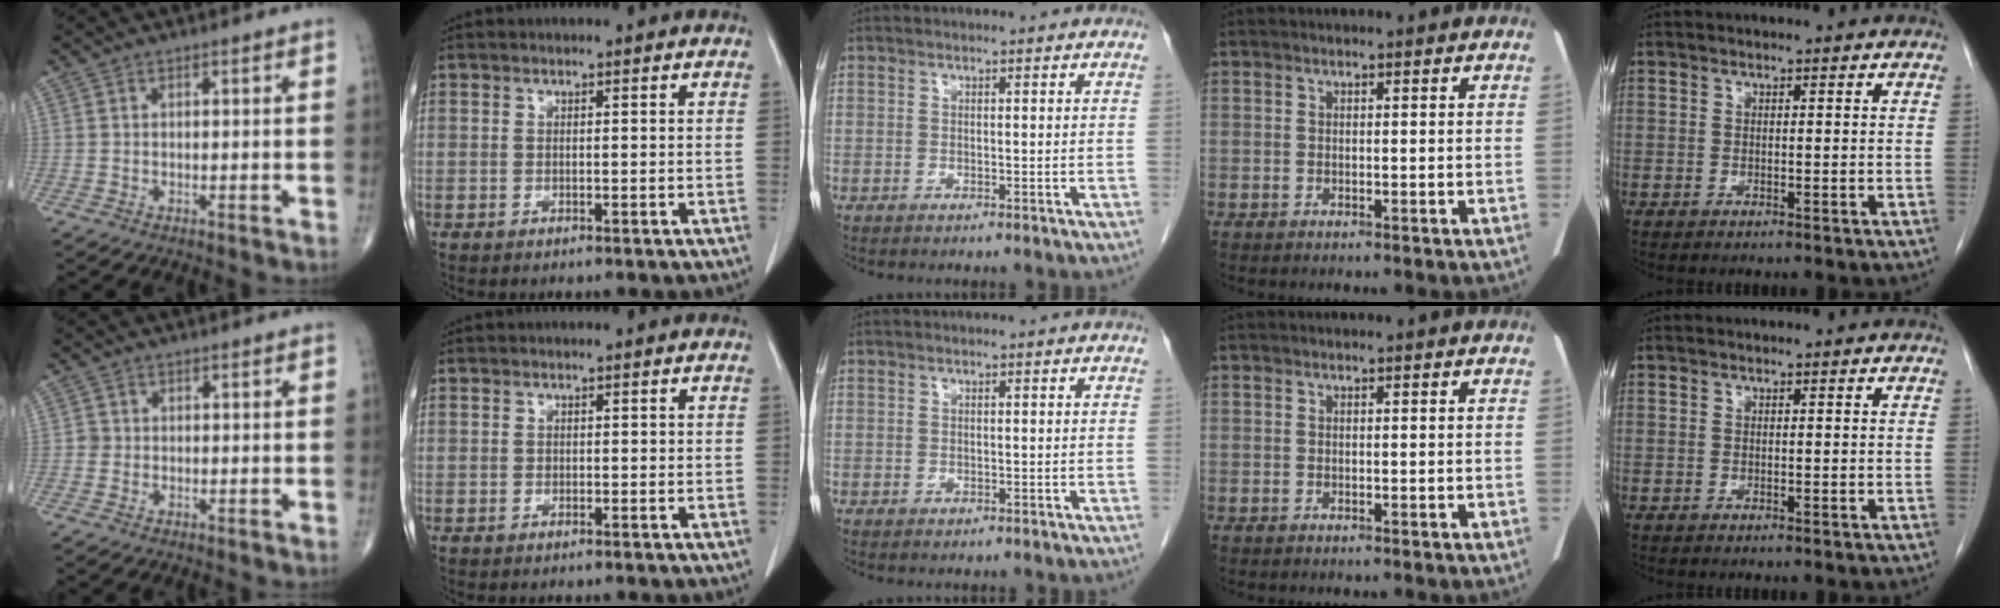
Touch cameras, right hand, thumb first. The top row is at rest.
{"thumb": {"total": 1.2, "force": [-0.1, 1.2, 0.1], "torque": [0.006, 0.004, -0.003]}}